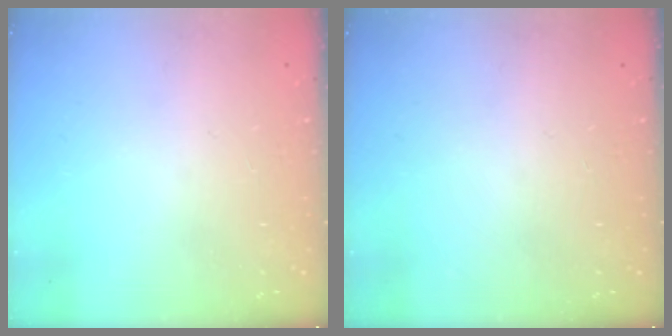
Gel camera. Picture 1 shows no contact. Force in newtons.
{"total": 0.0}